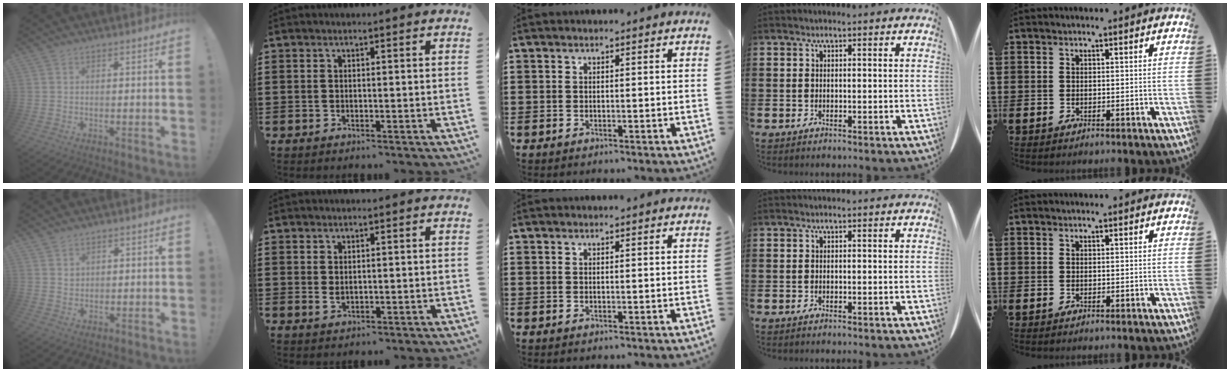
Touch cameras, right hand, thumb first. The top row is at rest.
{"thumb": {"total": 2.0, "force": [1.4, 1.3, 0.4], "torque": [0.005, -0.013, 0.025]}, "index": {"total": 1.1, "force": [0.3, 0.7, 0.9], "torque": [-0.018, 0.003, 0.004]}}